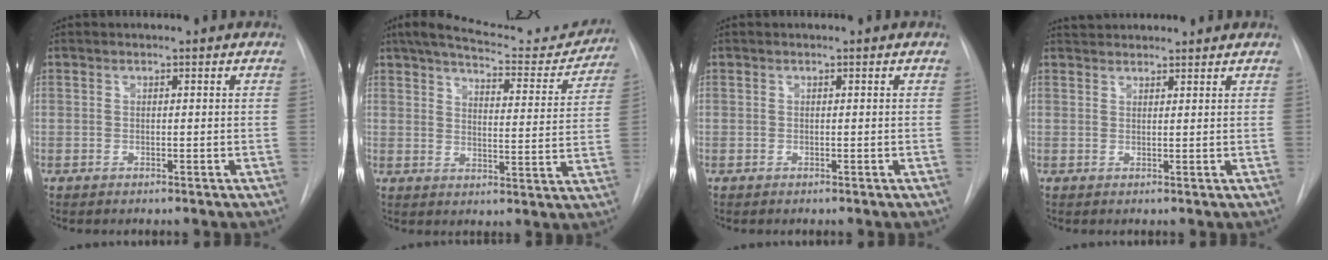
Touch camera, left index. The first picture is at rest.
{"total": 18.3, "force": [16.1, 4.6, 7.4], "torque": [-0.100, -0.004, 0.201]}
{"total": 0.0}
{"total": 6.2, "force": [5.9, 1.1, 1.4], "torque": [-0.019, 0.039, 0.081]}